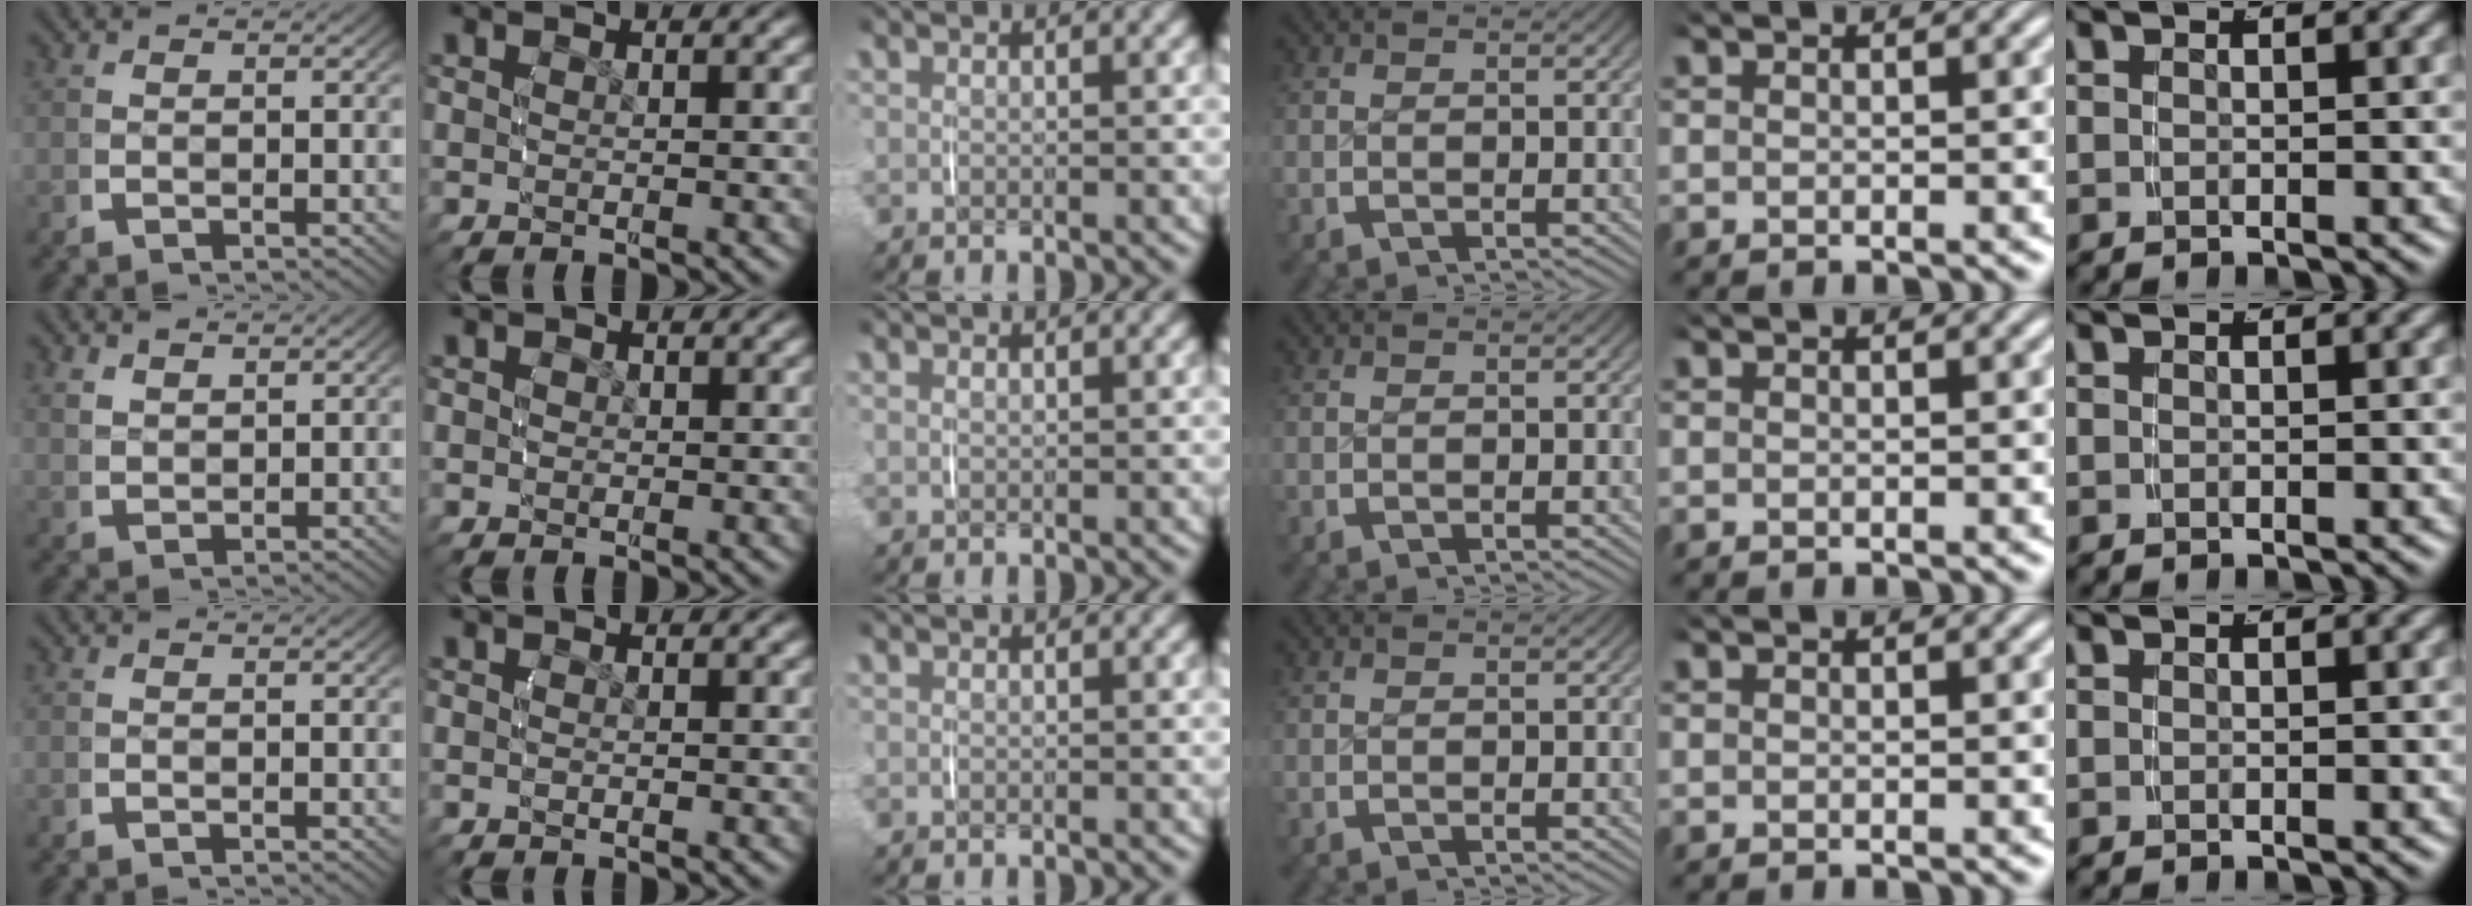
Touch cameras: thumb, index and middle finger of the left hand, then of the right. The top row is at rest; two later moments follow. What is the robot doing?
{"motion": "lift_and_place", "object": "scarf"}